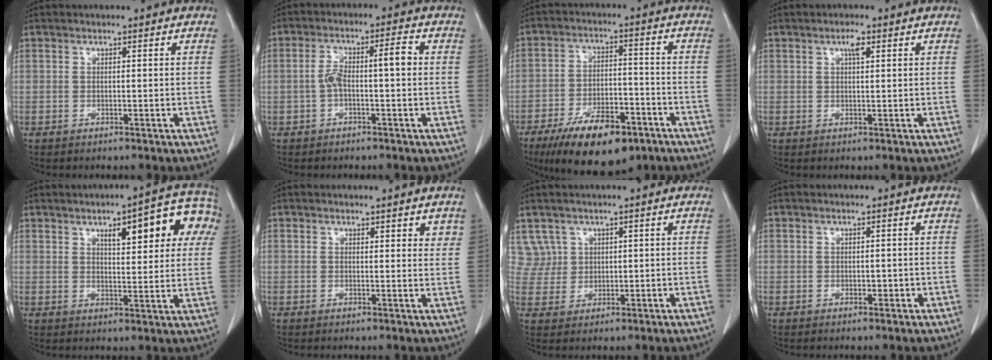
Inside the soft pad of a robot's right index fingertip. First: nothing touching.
{"total": 5.6, "force": [-0.5, 1.1, 5.4], "torque": [-0.107, 0.030, -0.004]}
{"total": 14.6, "force": [-9.3, 5.7, 9.7], "torque": [-0.160, -0.003, -0.148]}
{"total": 1.9, "force": [0.9, 0.5, 1.6], "torque": [-0.028, 0.002, 0.015]}
{"total": 13.1, "force": [5.6, 3.7, 11.2], "torque": [-0.132, 0.027, 0.069]}
{"total": 3.0, "force": [2.2, 1.0, 1.8], "torque": [-0.015, -0.004, 0.025]}
{"total": 3.9, "force": [2.0, 3.3, -0.5], "torque": [0.018, 0.011, 0.042]}
{"total": 1.1, "force": [-0.3, 0.7, 0.9], "torque": [-0.014, 0.000, 0.002]}